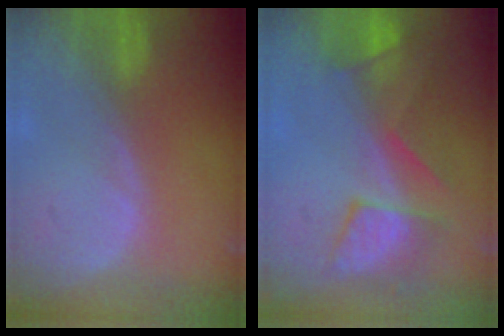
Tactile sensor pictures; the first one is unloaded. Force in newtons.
{"total": 8.1, "press": 7.9, "slide": 1.8}